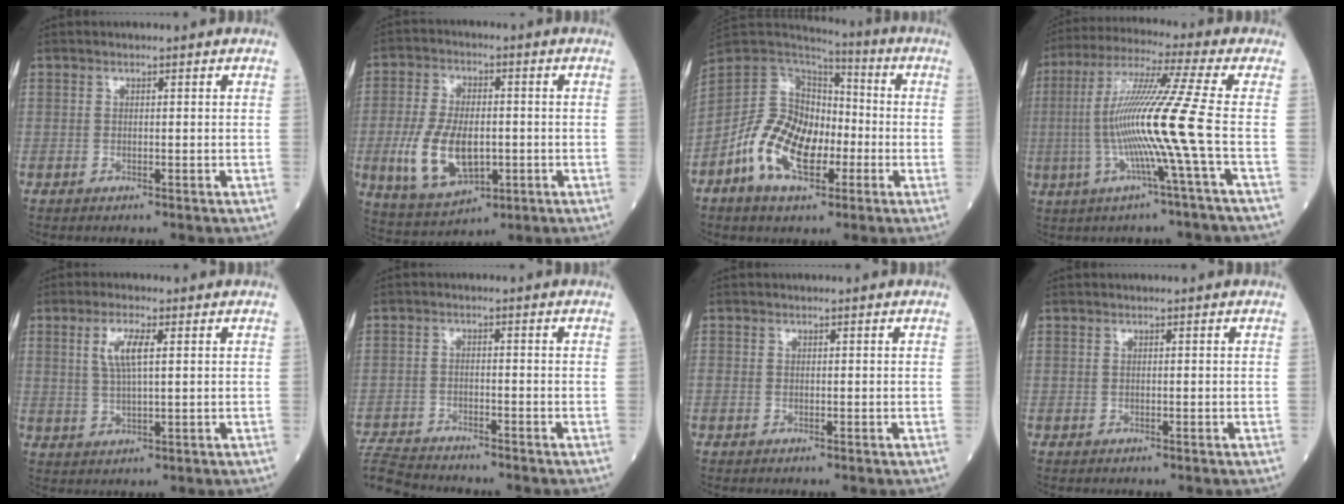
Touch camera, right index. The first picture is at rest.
{"total": 11.5, "force": [-2.2, 5.9, 9.6], "torque": [-0.202, -0.003, -0.027]}
{"total": 13.5, "force": [-4.3, 7.7, 10.2], "torque": [-0.215, 0.019, -0.076]}
{"total": 13.3, "force": [-2.1, -2.8, 12.9], "torque": [-0.253, -0.001, -0.044]}
{"total": 4.9, "force": [1.7, 0.8, 4.5], "torque": [-0.095, 0.004, 0.038]}
{"total": 7.0, "force": [-7.0, 0.4, 0.7], "torque": [-0.013, -0.012, -0.127]}
{"total": 0.0}
{"total": 0.0}